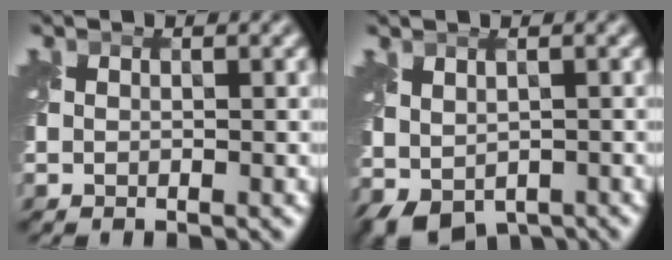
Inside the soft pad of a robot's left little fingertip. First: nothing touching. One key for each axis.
{"total": 4.4, "fx": -1.7, "fy": 2.6, "fz": 3.0, "tx": -0.059, "ty": -0.015, "tz": -0.022}